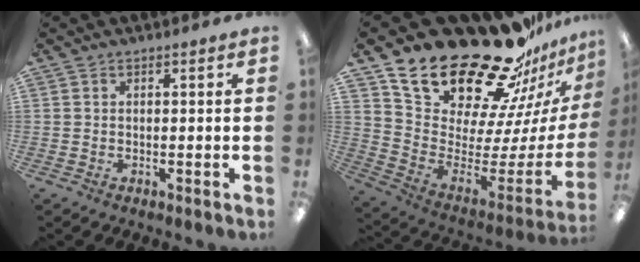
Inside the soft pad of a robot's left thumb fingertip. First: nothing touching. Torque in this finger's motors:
{"motor_torque": [2.50, 2.51, 1.36, -1.41, 0.16]}